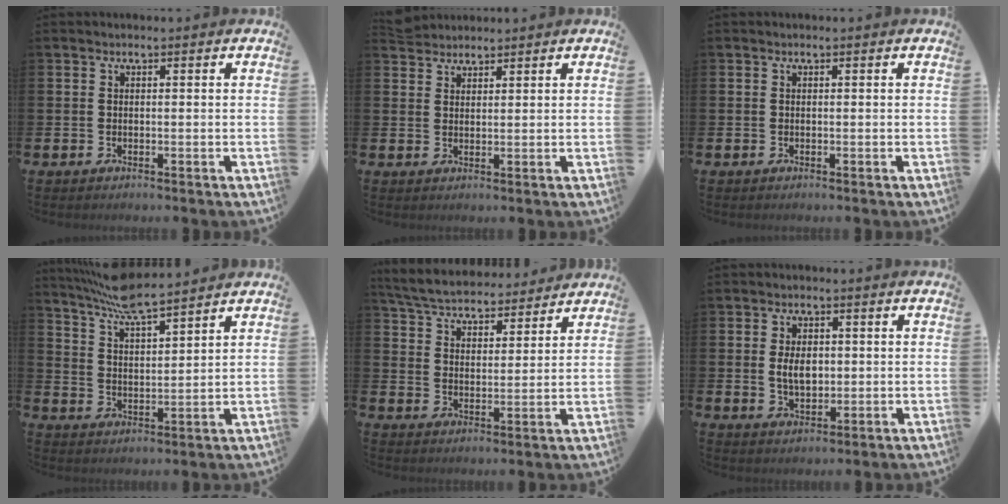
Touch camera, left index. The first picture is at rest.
{"total": 2.9, "force": [2.8, 0.7, -0.1], "torque": [0.000, -0.009, 0.053]}
{"total": 0.0}
{"total": 7.4, "force": [6.9, 0.5, 2.3], "torque": [-0.069, -0.036, 0.126]}
{"total": 5.8, "force": [5.6, 1.3, 0.8], "torque": [-0.042, -0.037, 0.098]}
{"total": 4.0, "force": [0.4, 2.4, 3.1], "torque": [-0.042, 0.001, 0.001]}